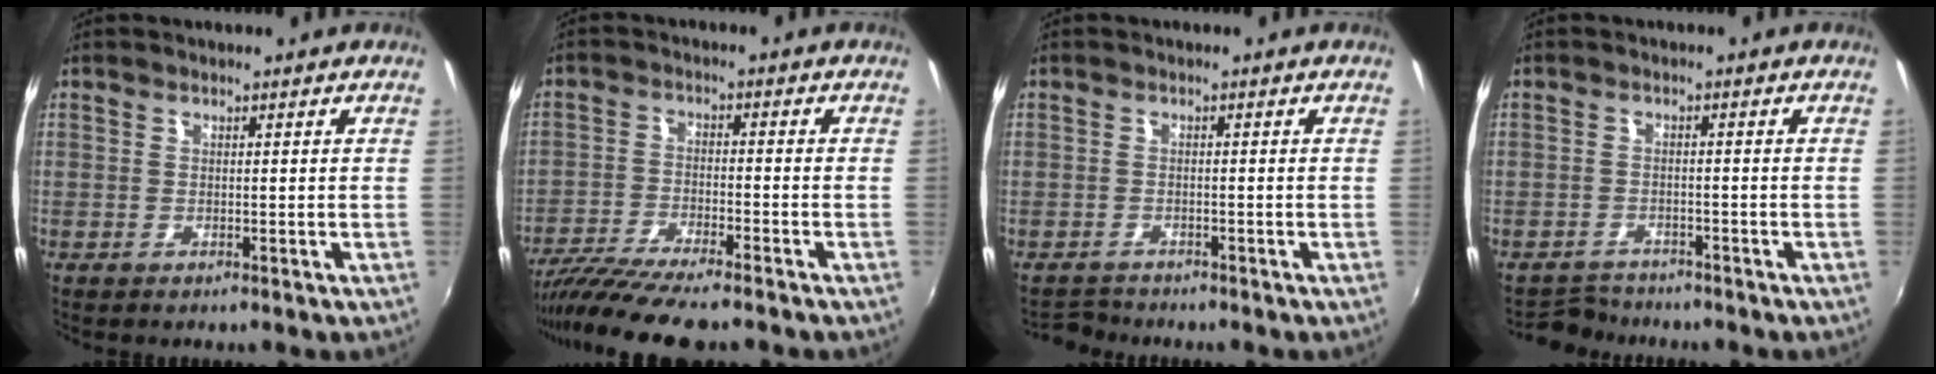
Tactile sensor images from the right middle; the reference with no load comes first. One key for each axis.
{"total": 11.2, "fx": -9.7, "fy": 0.7, "fz": 5.6, "tx": -0.125, "ty": -0.029, "tz": -0.173}
{"total": 2.6, "fx": -2.4, "fy": 0.9, "fz": -0.3, "tx": -0.006, "ty": 0.003, "tz": -0.047}
{"total": 4.0, "fx": -3.8, "fy": 1.3, "fz": -0.2, "tx": -0.010, "ty": 0.005, "tz": -0.069}